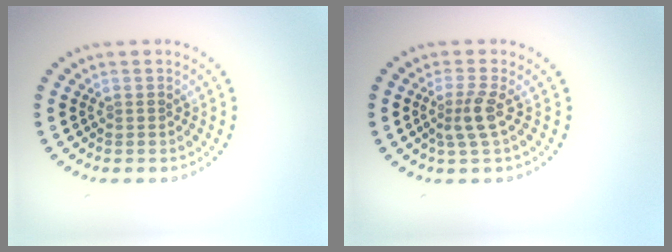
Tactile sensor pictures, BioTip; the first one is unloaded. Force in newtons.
{"total": 2.3, "press": 1.8, "slide": 1.5}